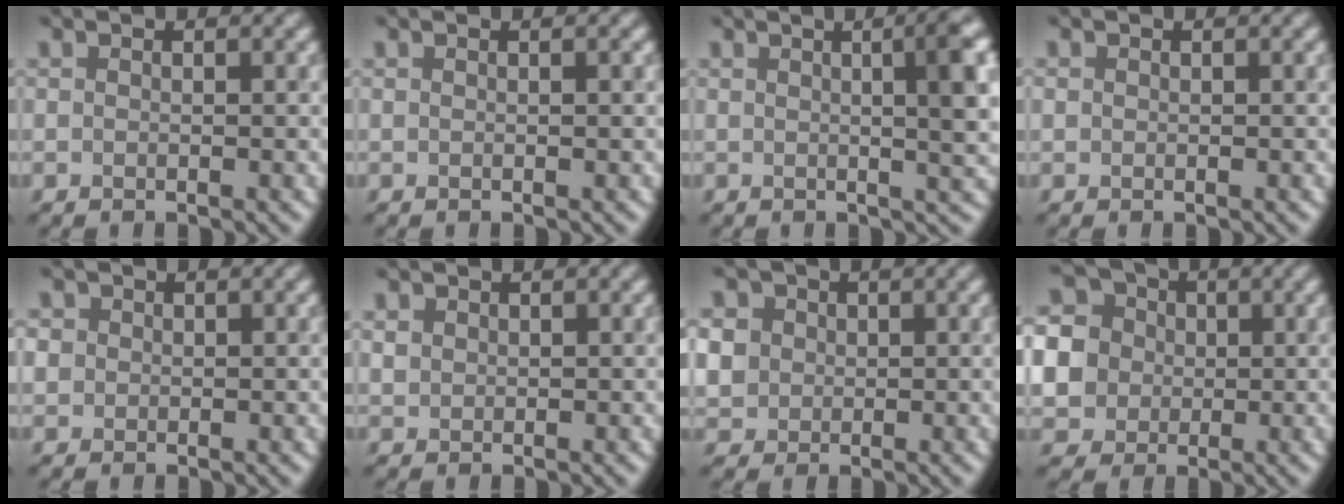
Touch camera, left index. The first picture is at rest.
{"total": 0.6, "force": [0.2, 0.1, 0.5], "torque": [-0.009, -0.002, 0.004]}
{"total": 6.9, "force": [0.9, 2.1, 6.5], "torque": [-0.050, 0.016, 0.007]}
{"total": 0.0}
{"total": 3.2, "force": [1.1, 2.8, 1.1], "torque": [-0.011, 0.023, -0.004]}
{"total": 0.7, "force": [0.2, 0.6, 0.1], "torque": [0.000, -0.001, 0.007]}
{"total": 6.0, "force": [0.8, 5.6, 2.2], "torque": [-0.063, 0.030, -0.003]}
{"total": 9.5, "force": [0.0, 9.0, 3.0], "torque": [-0.103, 0.016, -0.019]}